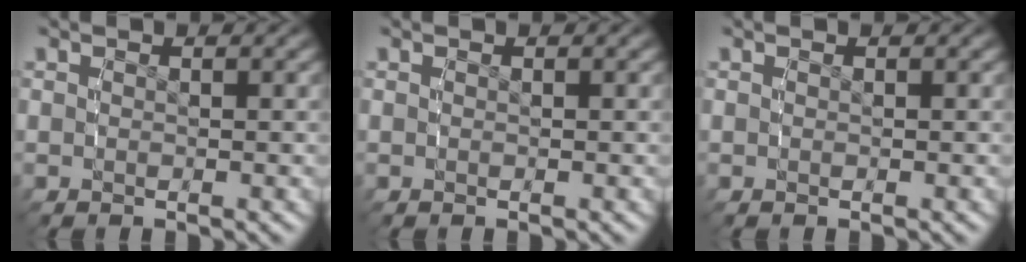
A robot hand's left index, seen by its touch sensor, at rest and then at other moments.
{"total": 0.0}
{"total": 0.0}